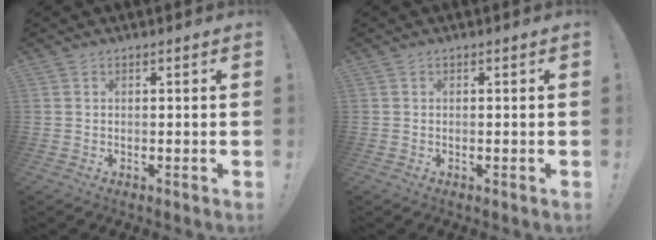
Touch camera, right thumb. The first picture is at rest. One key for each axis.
{"total": 0.0}